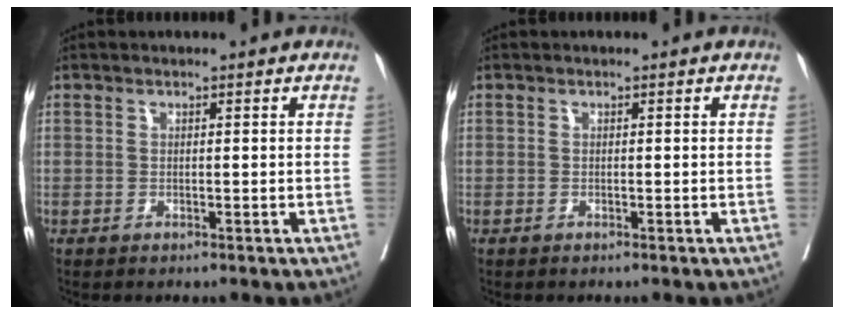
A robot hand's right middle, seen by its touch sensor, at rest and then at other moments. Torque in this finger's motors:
{"motor_torque": [-0.11, 0.12, -0.03, 0.00]}